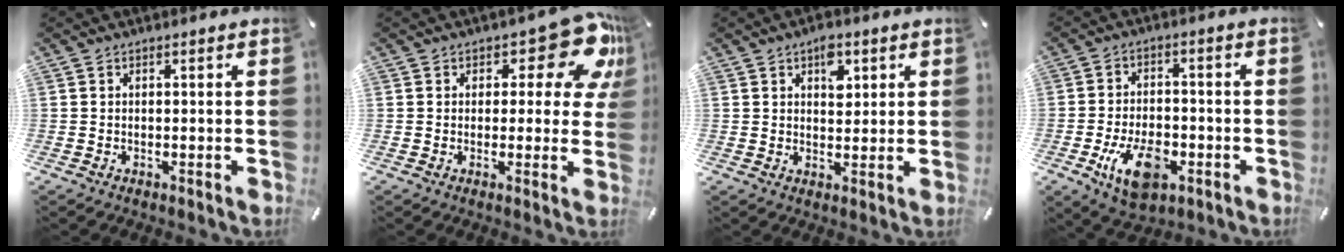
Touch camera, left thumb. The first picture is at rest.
{"total": 13.7, "force": [7.5, 6.4, 9.5], "torque": [-0.113, -0.053, 0.128]}
{"total": 5.4, "force": [2.5, 3.5, 3.4], "torque": [-0.033, -0.008, 0.036]}
{"total": 11.5, "force": [-4.4, 6.9, 8.2], "torque": [-0.151, 0.005, -0.078]}